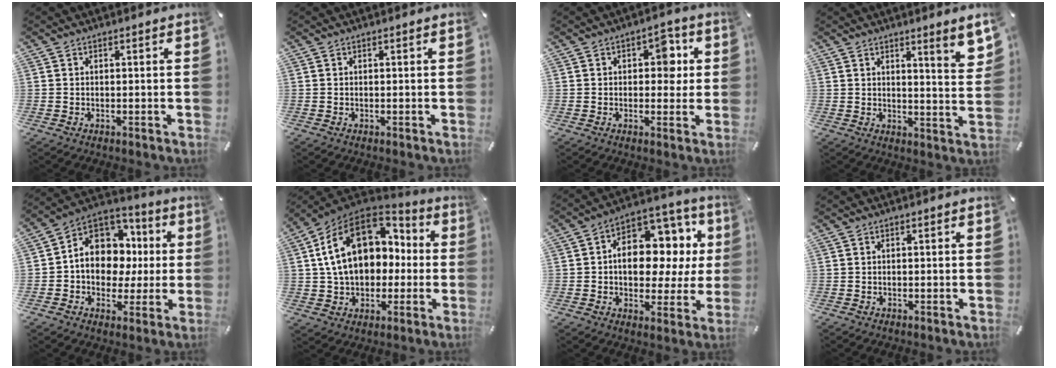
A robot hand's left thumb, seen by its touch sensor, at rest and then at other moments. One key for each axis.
{"total": 0.0}
{"total": 6.5, "fx": 1.2, "fy": 4.2, "fz": 4.8, "tx": -0.044, "ty": -0.008, "tz": 0.008}
{"total": 6.0, "fx": 4.1, "fy": 0.0, "fz": 4.4, "tx": -0.068, "ty": -0.034, "tz": 0.064}
{"total": 12.7, "fx": 1.3, "fy": 11.1, "fz": 6.2, "tx": -0.116, "ty": -0.012, "tz": 0.031}
{"total": 20.2, "fx": 3.6, "fy": 14.9, "fz": 13.2, "tx": -0.246, "ty": 0.000, "tz": 0.064}
{"total": 14.3, "fx": 1.5, "fy": 9.9, "fz": 10.1, "tx": -0.140, "ty": -0.012, "tz": 0.032}
{"total": 0.0}